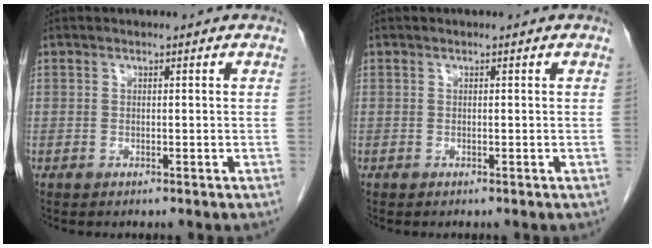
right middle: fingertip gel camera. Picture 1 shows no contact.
{"total": 0.0}